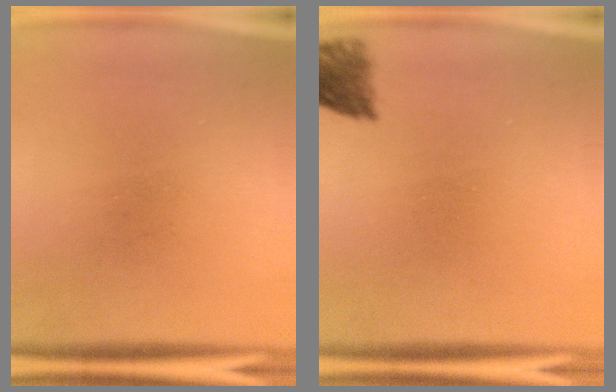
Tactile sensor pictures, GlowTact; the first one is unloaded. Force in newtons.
{"total": 4.0}